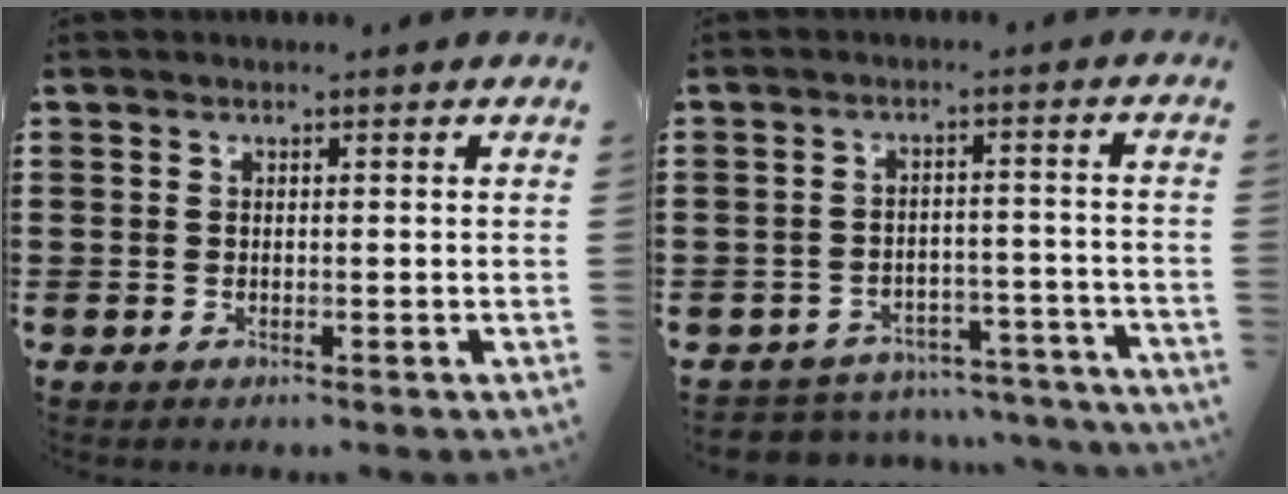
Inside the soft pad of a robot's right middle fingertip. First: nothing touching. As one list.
[{"total": 4.6, "force": [-4.5, 0.6, 0.1], "torque": [-0.004, 0.010, -0.096]}]